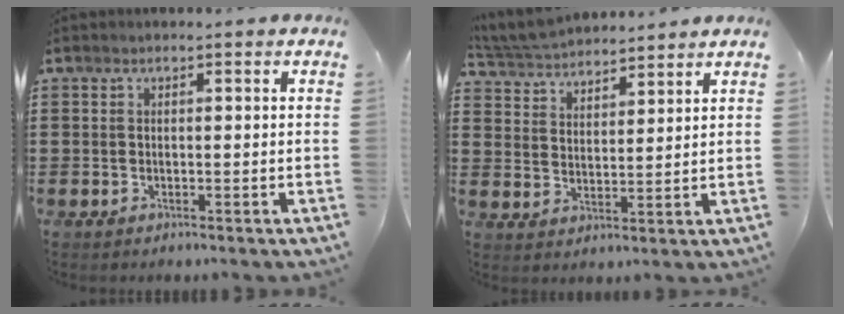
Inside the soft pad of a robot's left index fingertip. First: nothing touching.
{"total": 5.4, "force": [5.3, 0.7, 0.6], "torque": [-0.034, -0.019, 0.097]}